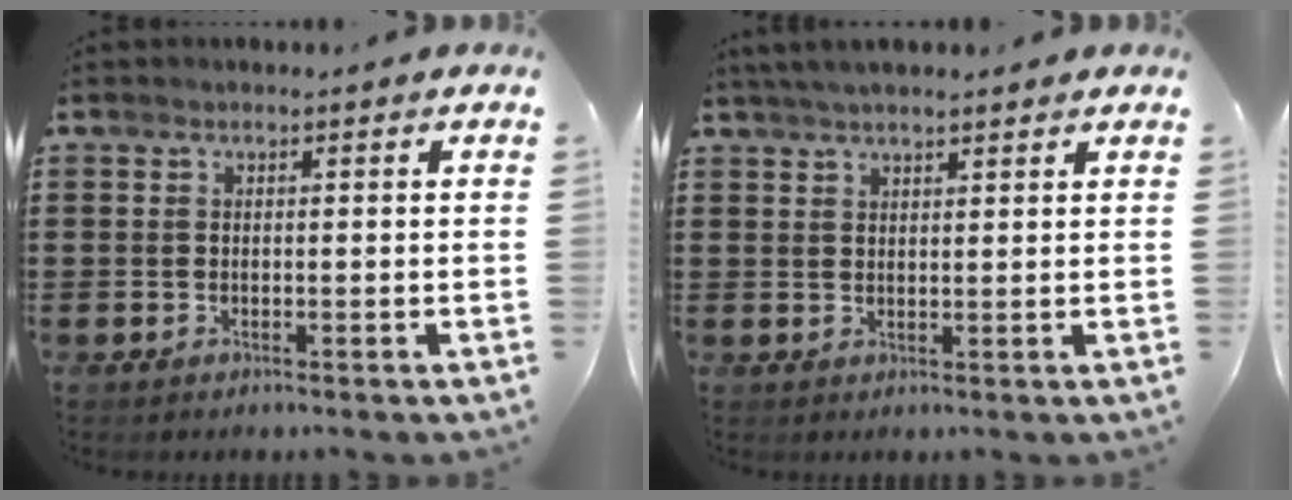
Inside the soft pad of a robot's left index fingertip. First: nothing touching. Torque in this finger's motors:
{"motor_torque": [2.14, 0.00, 0.64, 0.21]}